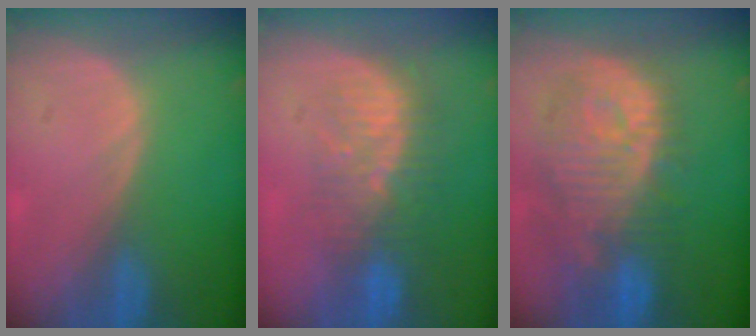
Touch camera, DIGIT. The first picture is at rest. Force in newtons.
{"total": 8.3, "press": 7.8, "slide": 2.9}
{"total": 12.2, "press": 11.0, "slide": 5.1}